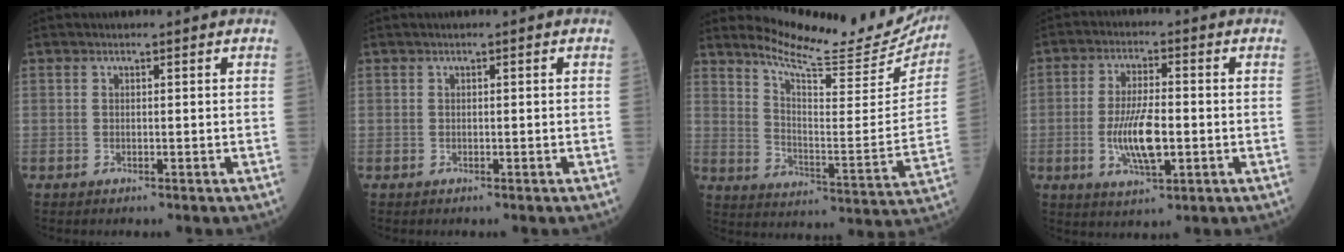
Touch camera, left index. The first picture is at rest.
{"total": 0.0}
{"total": 19.6, "force": [18.5, 2.3, 6.1], "torque": [-0.099, -0.079, 0.241]}
{"total": 8.1, "force": [-1.6, 2.3, 7.6], "torque": [-0.156, -0.006, -0.029]}